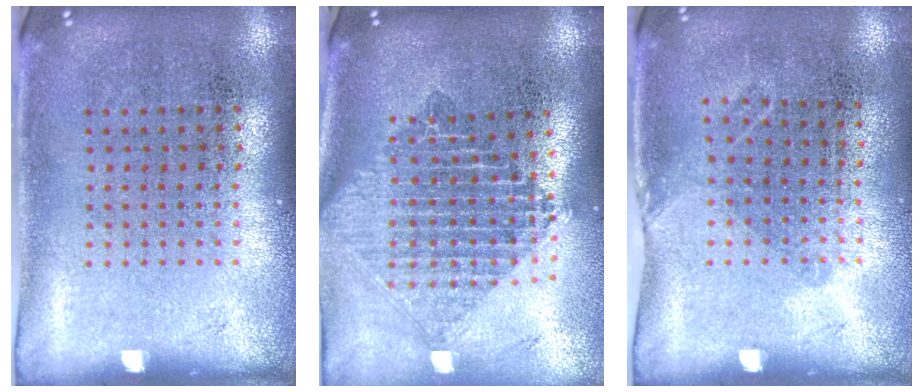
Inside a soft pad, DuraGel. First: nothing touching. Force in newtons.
{"total": 2.2, "press": 1.7, "slide": 1.4}
{"total": 1.0, "press": 0.7, "slide": 0.7}